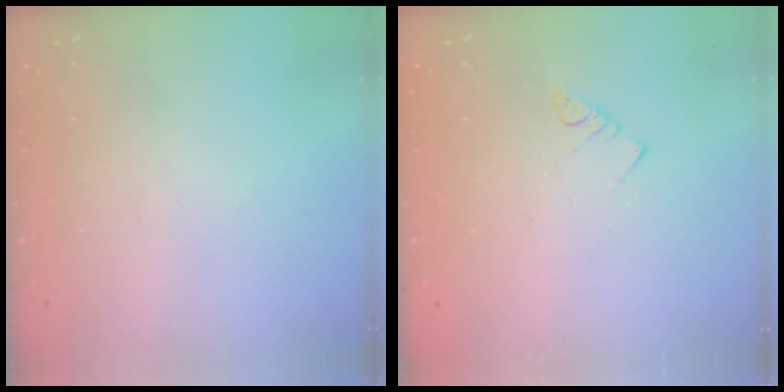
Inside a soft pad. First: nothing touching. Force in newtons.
{"total": 2.5, "press": 2.5, "slide": 0.4}